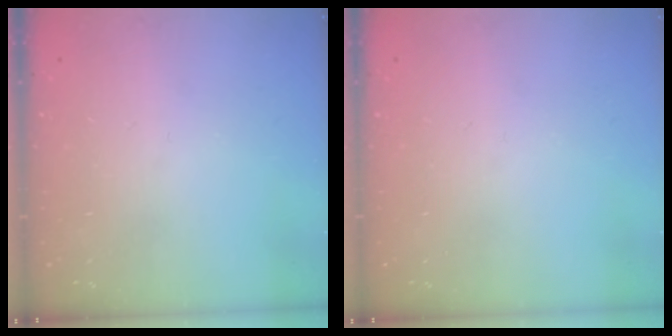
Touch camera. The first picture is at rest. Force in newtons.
{"total": 0.0}